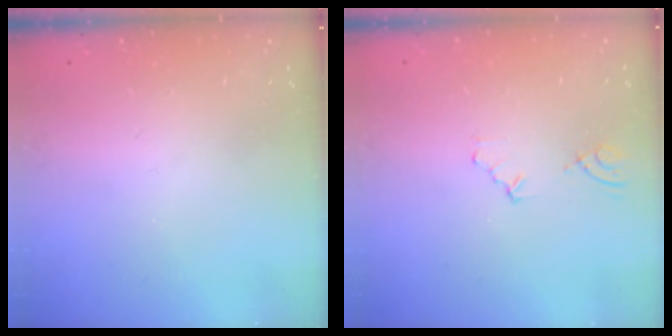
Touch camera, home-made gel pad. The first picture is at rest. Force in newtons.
{"total": 5.1, "press": 4.4, "slide": 2.7}